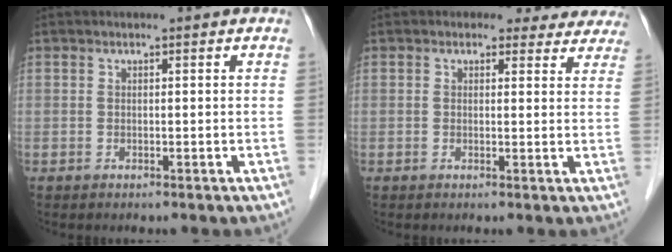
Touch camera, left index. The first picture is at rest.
{"total": 6.9, "force": [6.2, 3.2, 0.2], "torque": [0.032, 0.000, 0.042]}